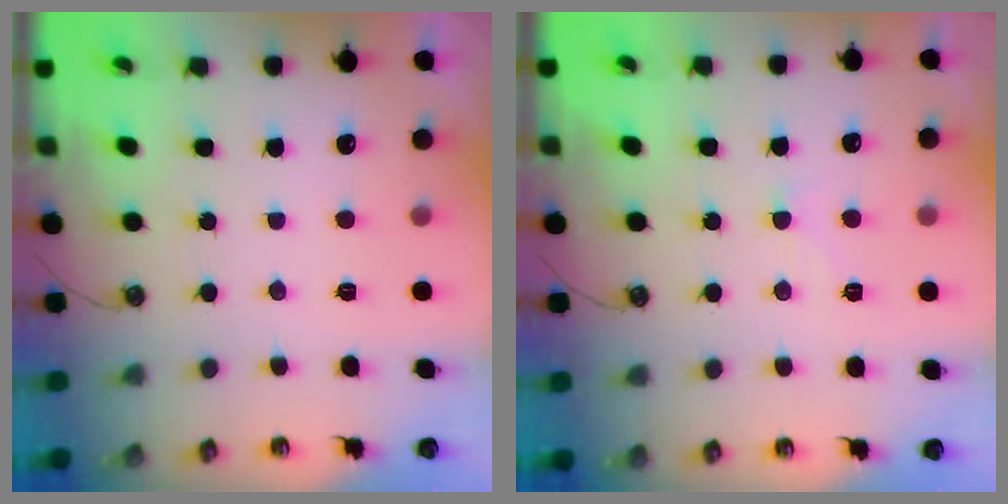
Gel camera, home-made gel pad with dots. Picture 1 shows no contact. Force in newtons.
{"total": 1.1, "press": 0.9, "slide": 0.6}